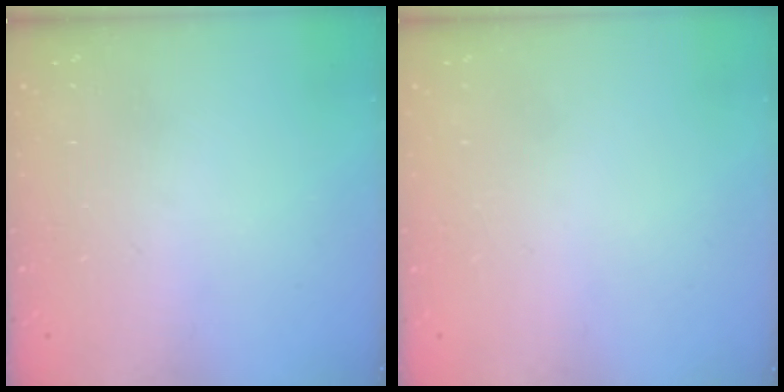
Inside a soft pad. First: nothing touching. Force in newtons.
{"total": 1.9, "press": 1.9, "slide": 0.1}